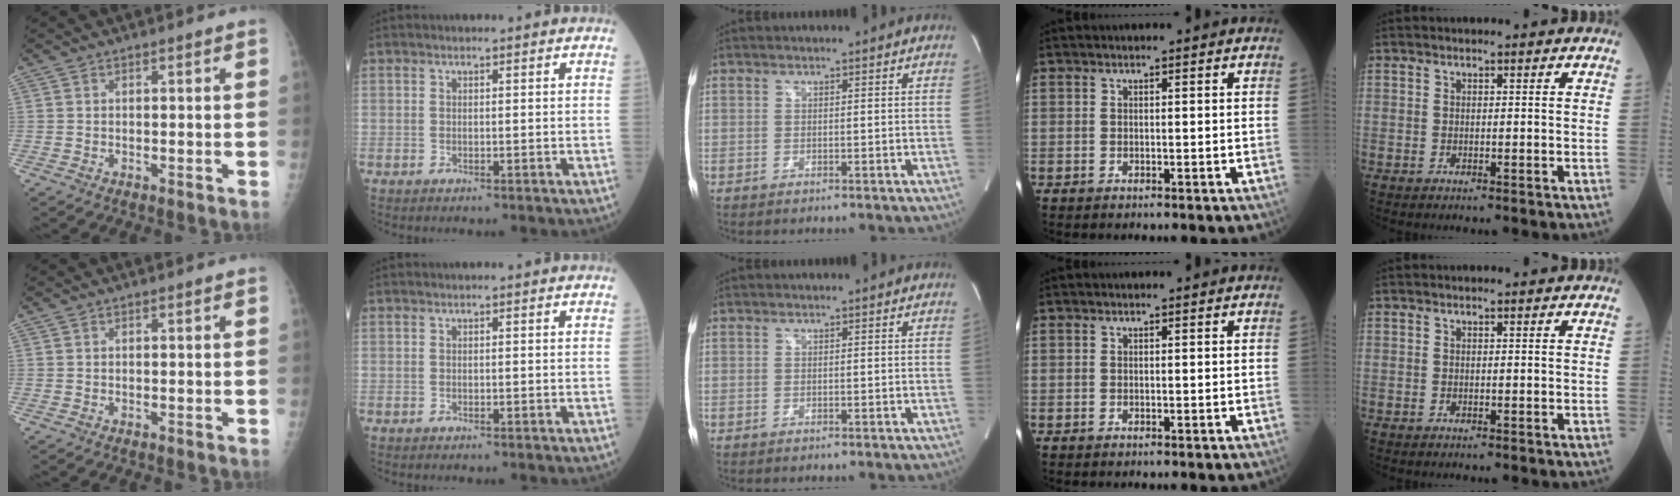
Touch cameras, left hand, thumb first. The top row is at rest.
{}